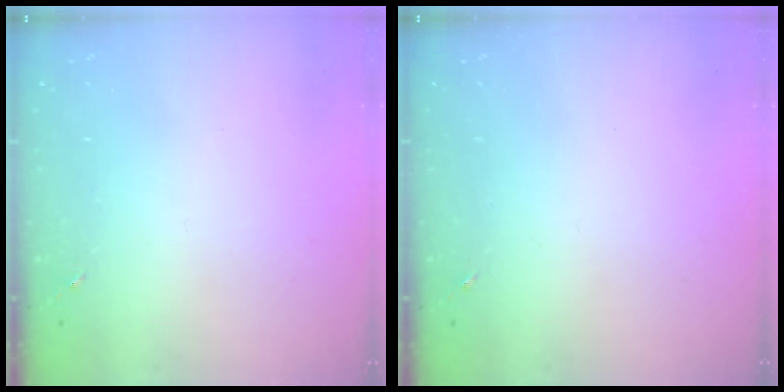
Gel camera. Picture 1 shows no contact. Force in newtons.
{"total": 0.0}